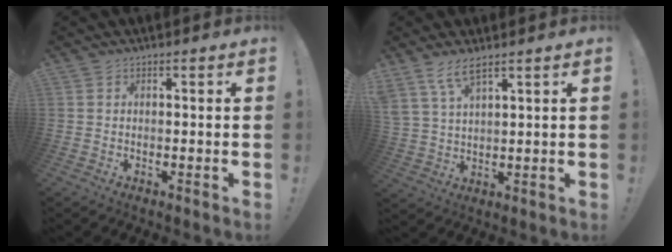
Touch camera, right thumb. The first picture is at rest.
{"total": 6.3, "force": [4.6, 1.4, 4.0], "torque": [-0.082, -0.019, 0.087]}